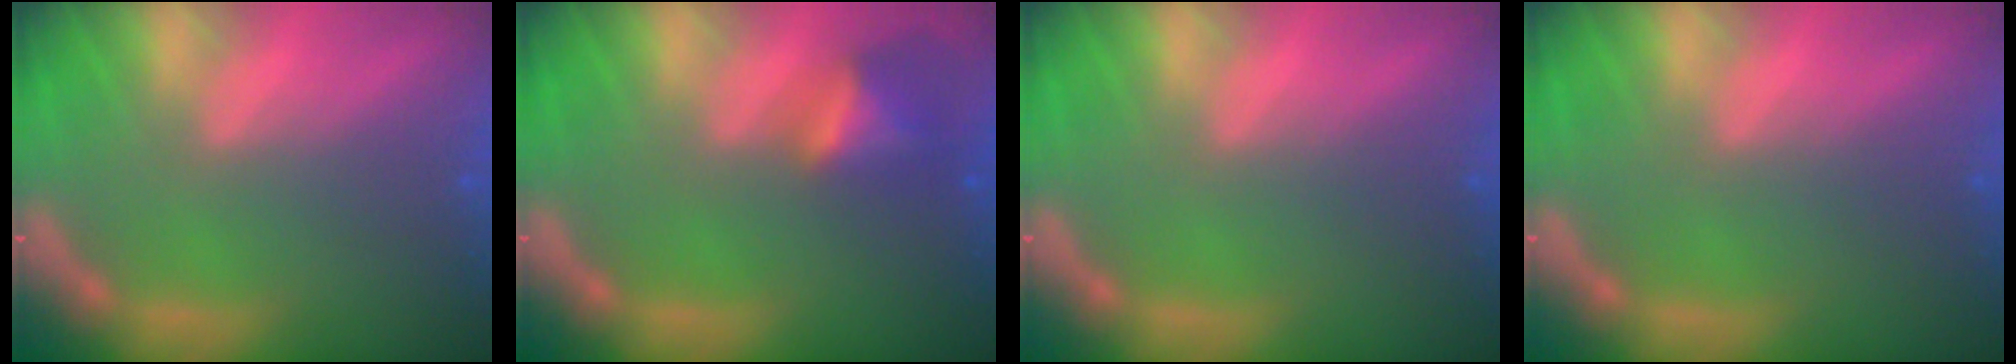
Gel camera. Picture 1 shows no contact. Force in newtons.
{"total": 3.5}
{"total": 0.0}
{"total": 0.0}